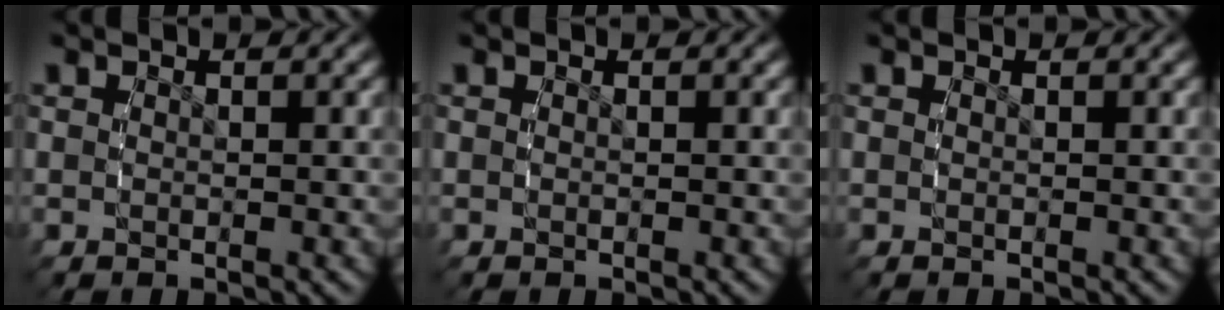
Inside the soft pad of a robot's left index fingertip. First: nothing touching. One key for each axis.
{"total": 0.0}
{"total": 0.0}